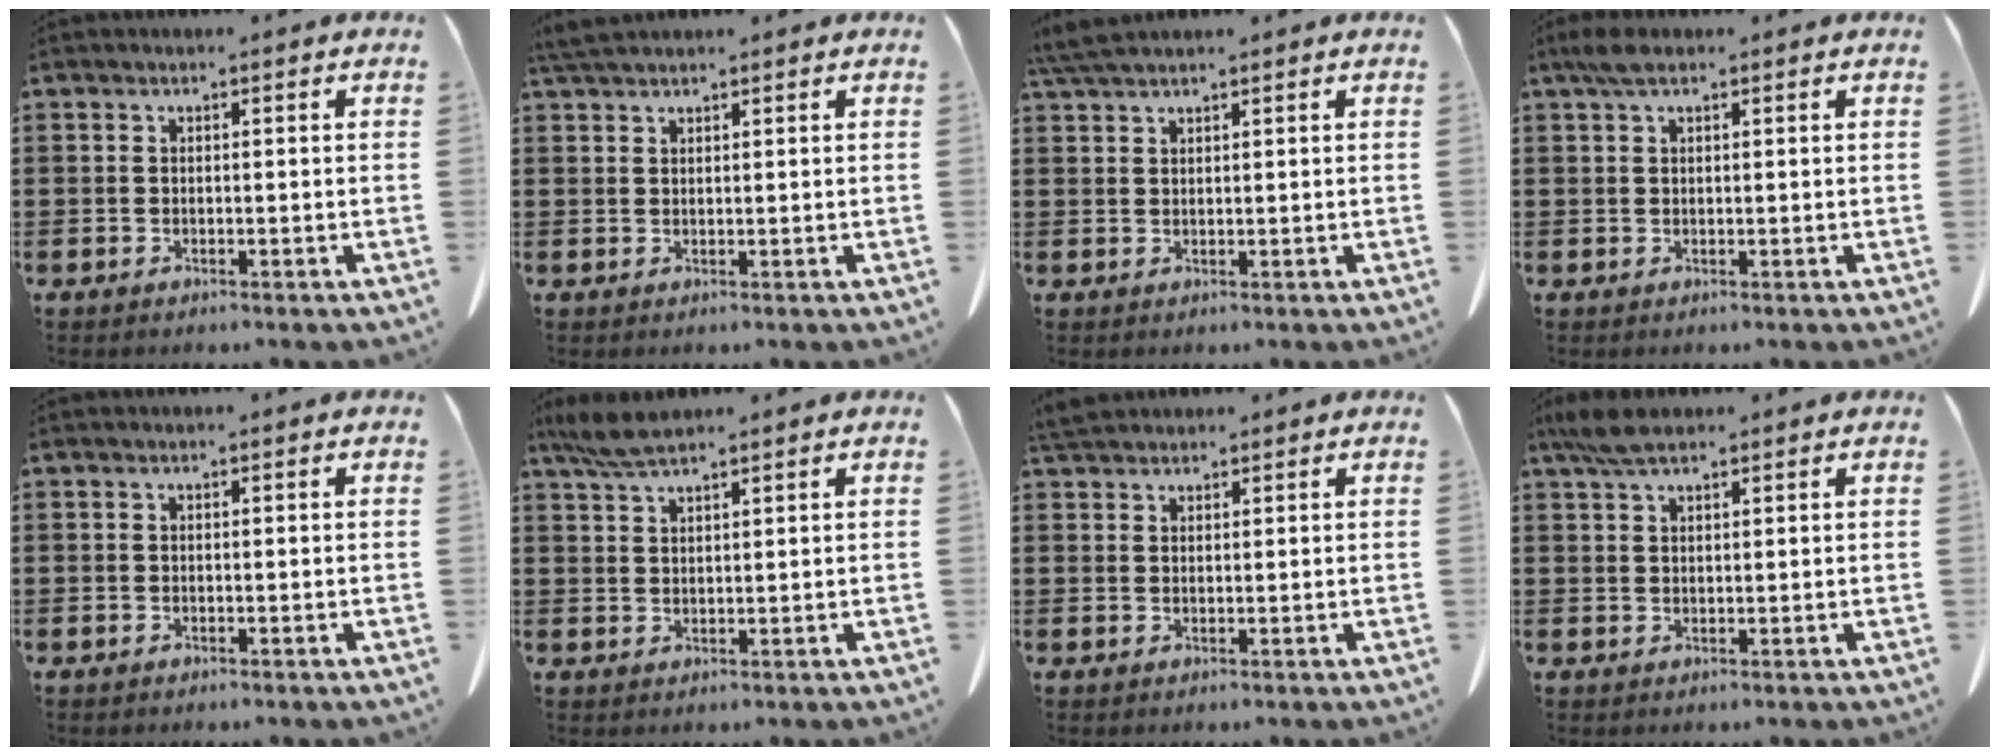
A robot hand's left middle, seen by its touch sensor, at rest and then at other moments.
{"total": 2.6, "force": [2.3, 0.5, 1.2], "torque": [-0.030, 0.000, 0.045]}
{"total": 3.4, "force": [2.8, 0.4, 1.9], "torque": [-0.051, -0.004, 0.053]}
{"total": 2.3, "force": [1.4, 0.9, 1.5], "torque": [-0.035, 0.004, 0.026]}
{"total": 0.0}
{"total": 4.5, "force": [3.6, 0.9, 2.7], "torque": [-0.062, -0.002, 0.068]}
{"total": 3.0, "force": [2.8, 0.7, 0.9], "torque": [-0.026, -0.001, 0.055]}
{"total": 4.2, "force": [3.0, 1.4, 2.6], "torque": [-0.059, 0.003, 0.058]}